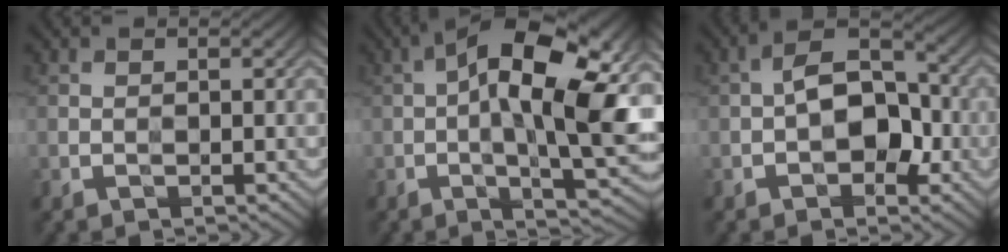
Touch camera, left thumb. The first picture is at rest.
{"total": 16.9, "force": [1.4, 6.8, 15.4], "torque": [-0.240, 0.024, 0.006]}
{"total": 7.3, "force": [-1.4, 4.5, 5.6], "torque": [-0.076, 0.015, -0.033]}